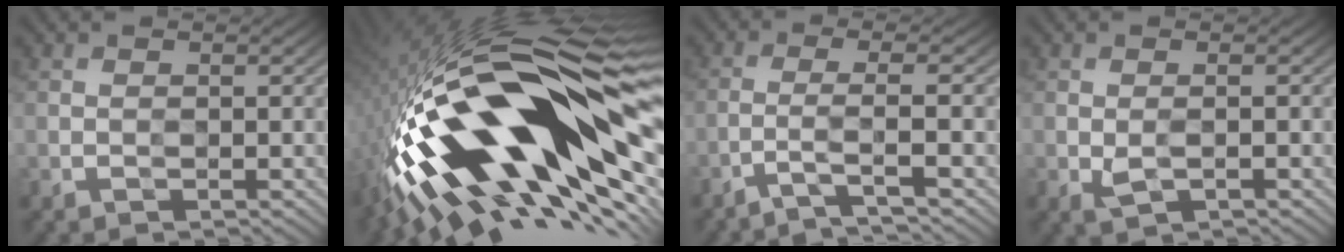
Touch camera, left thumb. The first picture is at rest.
{"total": 20.6, "force": [-4.5, 7.6, 18.6], "torque": [-0.346, -0.005, -0.091]}
{"total": 3.2, "force": [-2.5, 0.1, 2.1], "torque": [-0.022, 0.016, -0.067]}
{"total": 1.0, "force": [-0.5, 0.4, 0.8], "torque": [-0.023, -0.001, -0.007]}